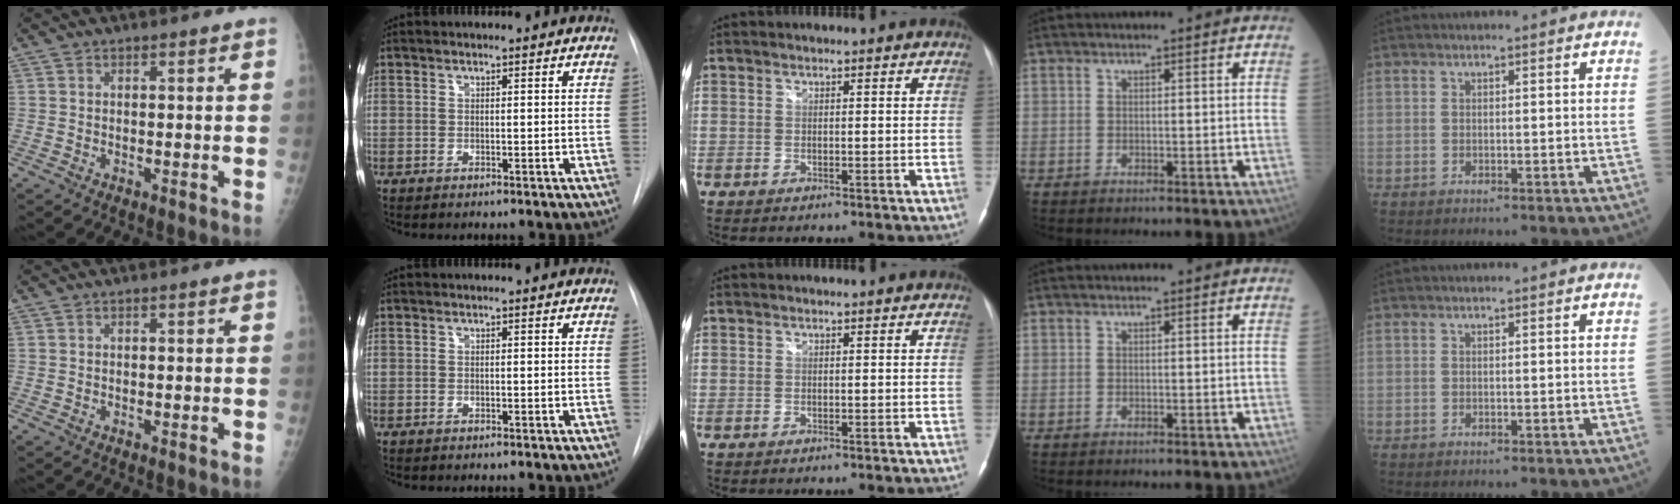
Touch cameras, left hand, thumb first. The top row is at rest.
{}